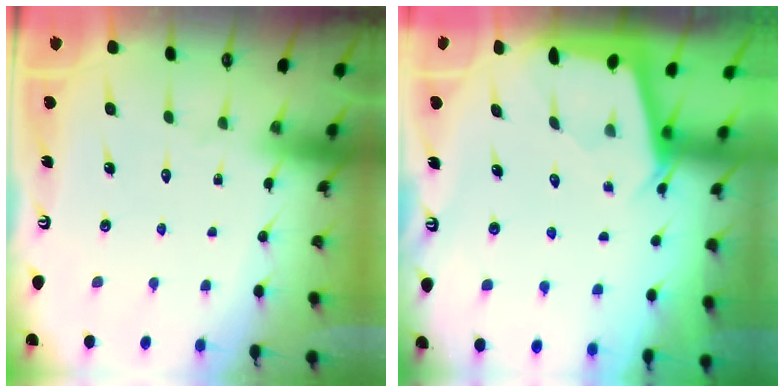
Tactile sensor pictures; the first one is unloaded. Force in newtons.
{"total": 2.0, "press": 2.0, "slide": 0.3}